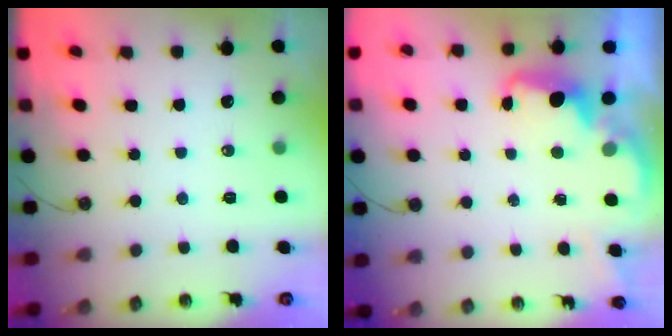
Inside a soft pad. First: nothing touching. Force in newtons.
{"total": 2.2, "press": 2.2, "slide": 0.6}